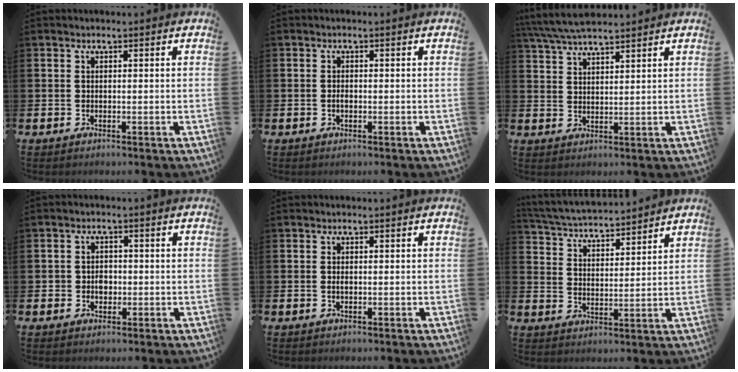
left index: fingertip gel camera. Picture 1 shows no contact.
{"total": 0.8, "force": [-0.2, 0.5, 0.7], "torque": [-0.005, -0.001, -0.007]}
{"total": 5.5, "force": [5.2, 0.7, 1.8], "torque": [-0.049, -0.019, 0.095]}
{"total": 2.1, "force": [-0.2, 1.9, 1.0], "torque": [0.002, -0.001, -0.013]}
{"total": 0.5, "force": [0.1, 0.2, 0.5], "torque": [-0.001, -0.002, -0.001]}
{"total": 4.6, "force": [4.5, 0.5, 0.3], "torque": [-0.025, -0.038, 0.076]}